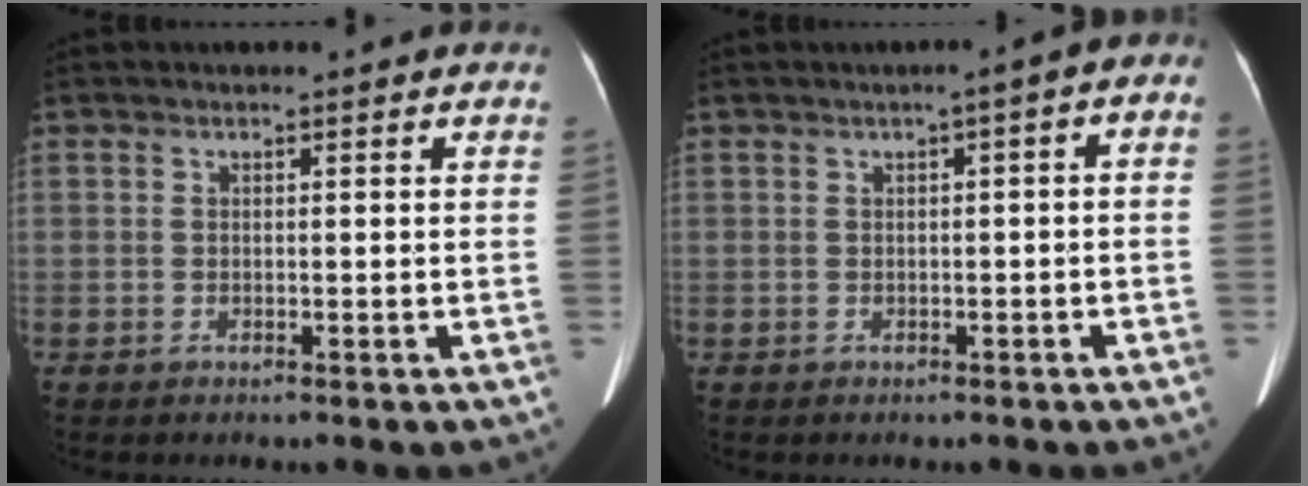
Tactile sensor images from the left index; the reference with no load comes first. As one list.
[{"total": 3.8, "force": [0.2, 1.2, 3.6], "torque": [-0.041, 0.025, -0.006]}]